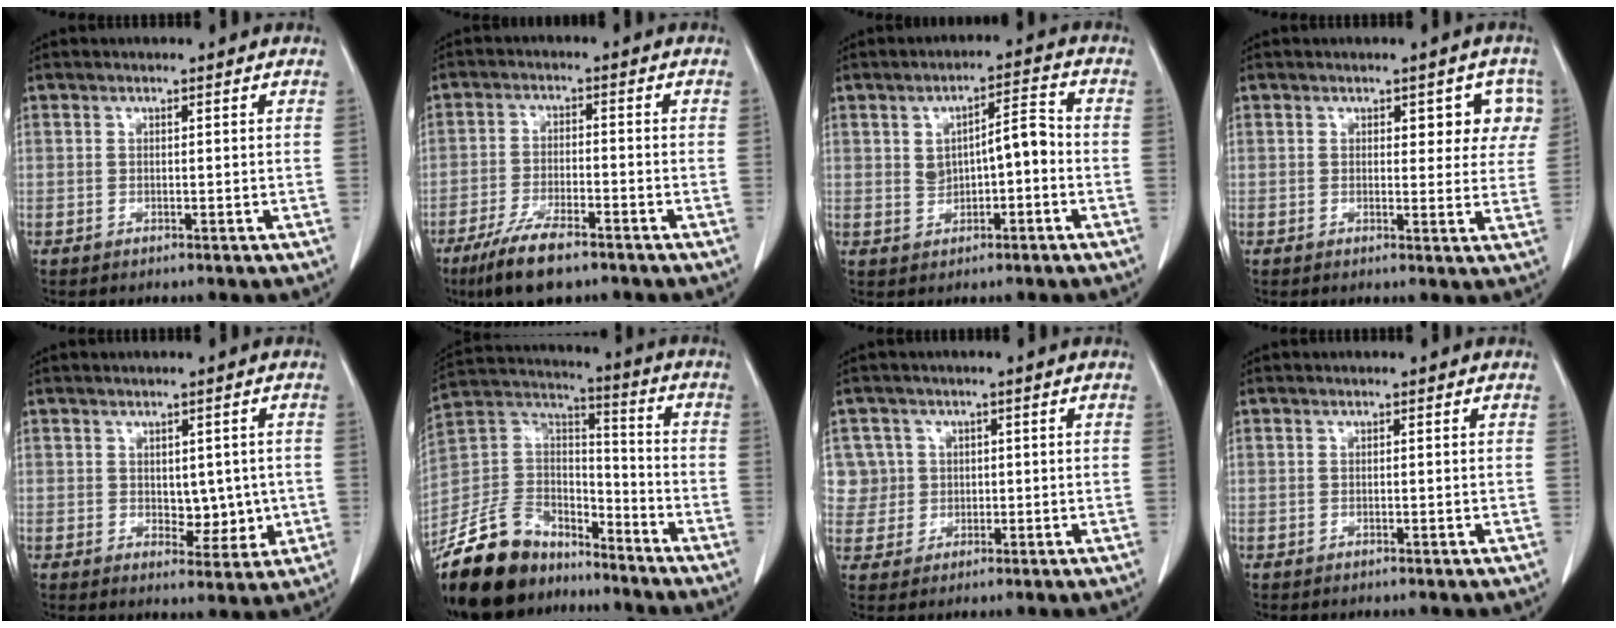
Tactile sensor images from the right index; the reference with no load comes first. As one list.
[{"total": 8.4, "force": [-6.0, 1.8, 5.7], "torque": [-0.107, -0.016, -0.104]}, {"total": 5.6, "force": [-0.2, 2.2, 5.1], "torque": [-0.083, 0.024, 0.003]}, {"total": 5.2, "force": [2.2, 2.8, 3.8], "torque": [-0.022, 0.008, 0.021]}, {"total": 3.7, "force": [-0.5, 2.3, 2.8], "torque": [-0.027, -0.001, 0.001]}, {"total": 17.0, "force": [-13.9, 8.0, 5.6], "torque": [-0.120, 0.038, -0.252]}, {"total": 5.5, "force": [1.1, 5.4, -0.4], "torque": [0.021, 0.020, 0.028]}, {"total": 0.0}]